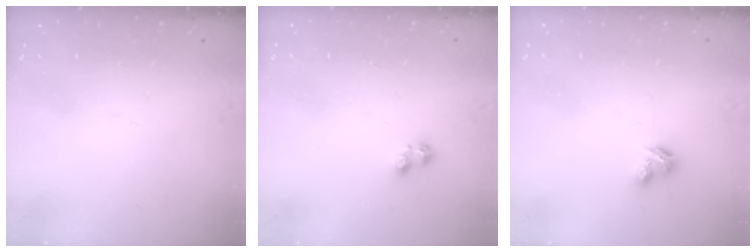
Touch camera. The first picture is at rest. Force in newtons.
{"total": 2.4, "press": 2.3, "slide": 0.8}
{"total": 3.1, "press": 3.1, "slide": 0.5}